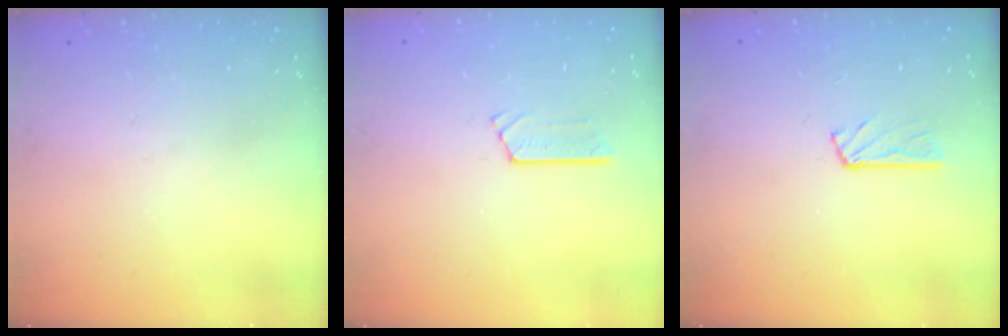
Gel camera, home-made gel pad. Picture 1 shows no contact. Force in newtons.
{"total": 2.6, "press": 2.6, "slide": 0.2}
{"total": 3.2, "press": 3.2, "slide": 0.3}